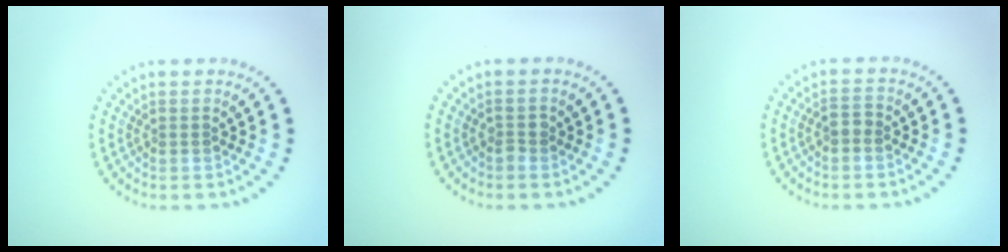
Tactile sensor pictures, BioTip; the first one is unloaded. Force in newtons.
{"total": 0.7, "press": 0.7, "slide": 0.1}
{"total": 1.3, "press": 1.2, "slide": 0.3}